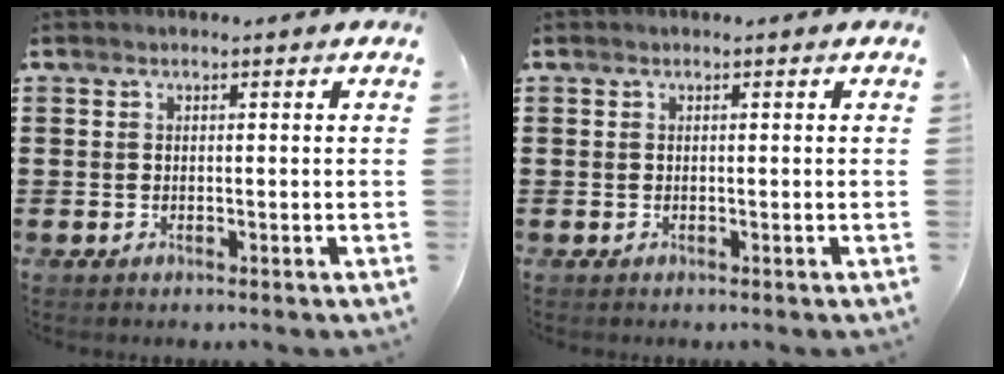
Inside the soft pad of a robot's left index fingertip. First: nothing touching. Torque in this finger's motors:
{"motor_torque": [-0.03, 0.03, 0.00, -0.01]}